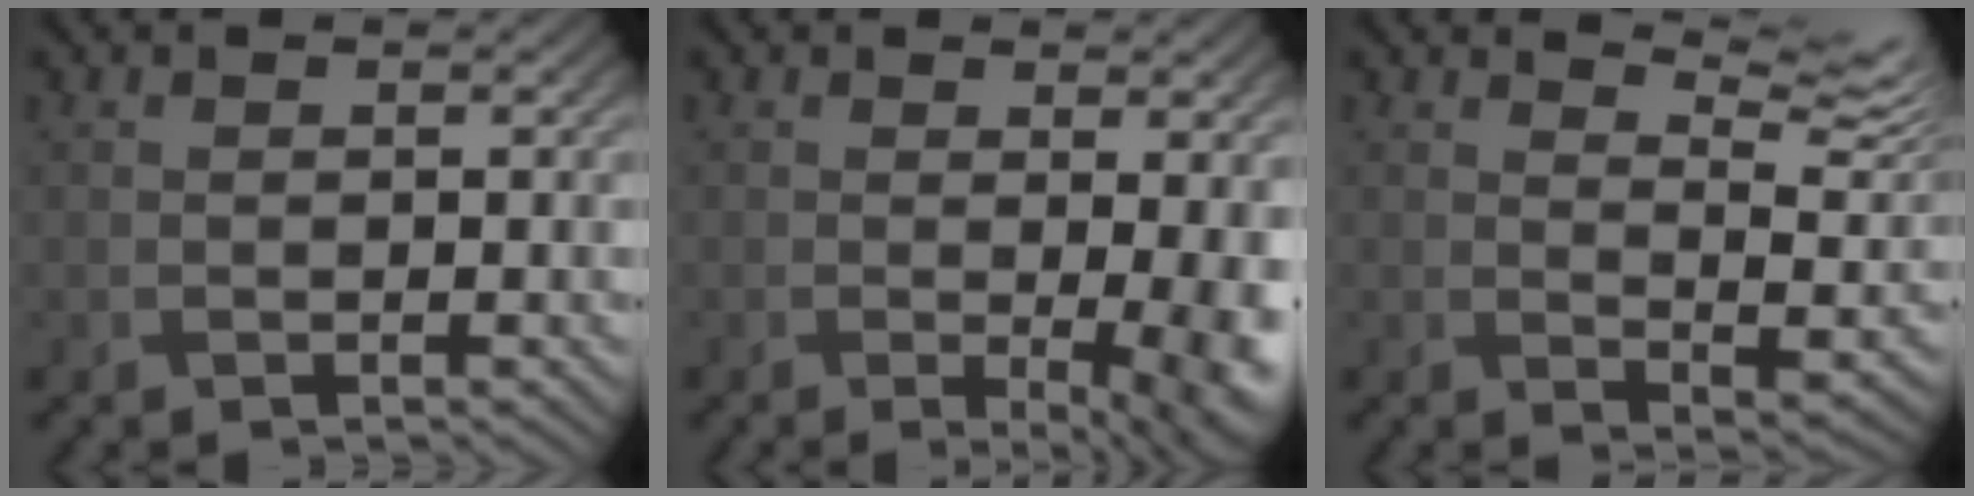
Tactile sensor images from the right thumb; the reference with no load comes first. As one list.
[{"total": 7.3, "force": [-0.8, 2.2, 7.0], "torque": [-0.070, -0.009, -0.002]}, {"total": 9.7, "force": [7.0, 2.2, 6.3], "torque": [-0.113, -0.004, 0.111]}]